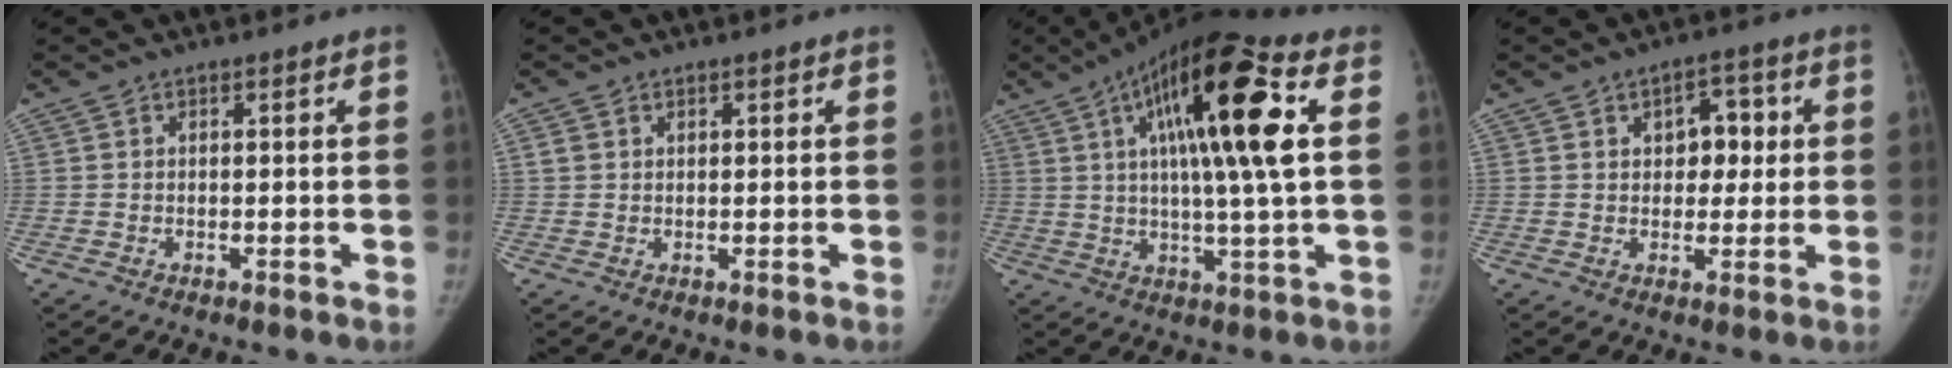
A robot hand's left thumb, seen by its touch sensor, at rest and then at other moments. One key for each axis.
{"total": 1.4, "fx": 0.7, "fy": 1.2, "fz": 0.2, "tx": 0.008, "ty": -0.003, "tz": 0.008}
{"total": 17.9, "fx": 4.6, "fy": 3.5, "fz": 16.9, "tx": -0.291, "ty": 0.011, "tz": 0.063}
{"total": 6.5, "fx": 1.5, "fy": 4.5, "fz": 4.5, "tx": -0.021, "ty": 0.000, "tz": 0.016}